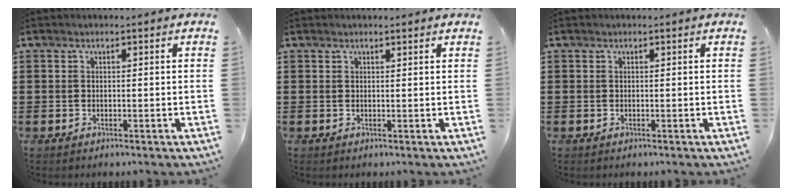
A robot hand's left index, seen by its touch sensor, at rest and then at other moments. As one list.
[{"total": 0.5, "force": [0.5, 0.0, 0.0], "torque": [-0.002, -0.001, 0.011]}, {"total": 0.0}]